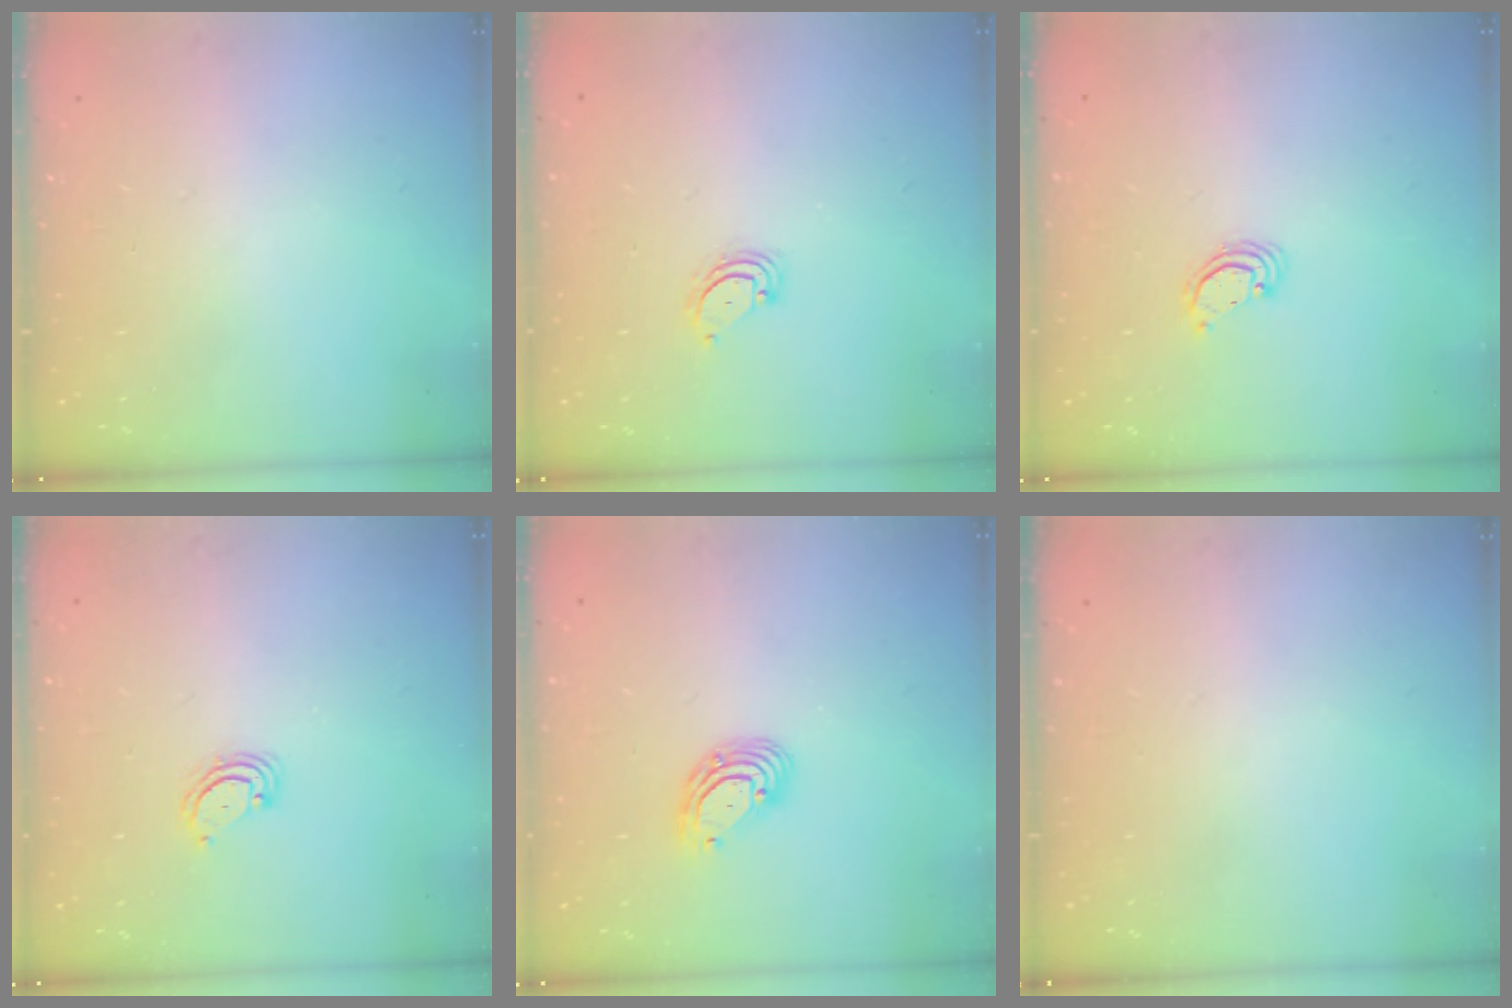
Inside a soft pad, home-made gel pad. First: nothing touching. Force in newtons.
{"total": 2.3, "press": 2.3, "slide": 0.2}
{"total": 2.2, "press": 2.2, "slide": 0.2}
{"total": 3.5, "press": 3.4, "slide": 0.4}
{"total": 6.5, "press": 6.5, "slide": 1.1}
{"total": 0.0}